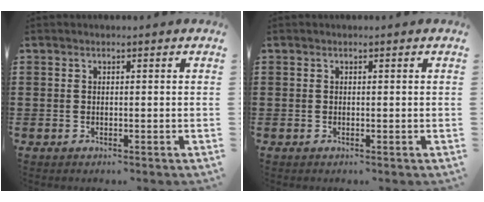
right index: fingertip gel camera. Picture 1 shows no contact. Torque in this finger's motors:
{"motor_torque": [0.00, 0.00, 0.00, -0.01]}